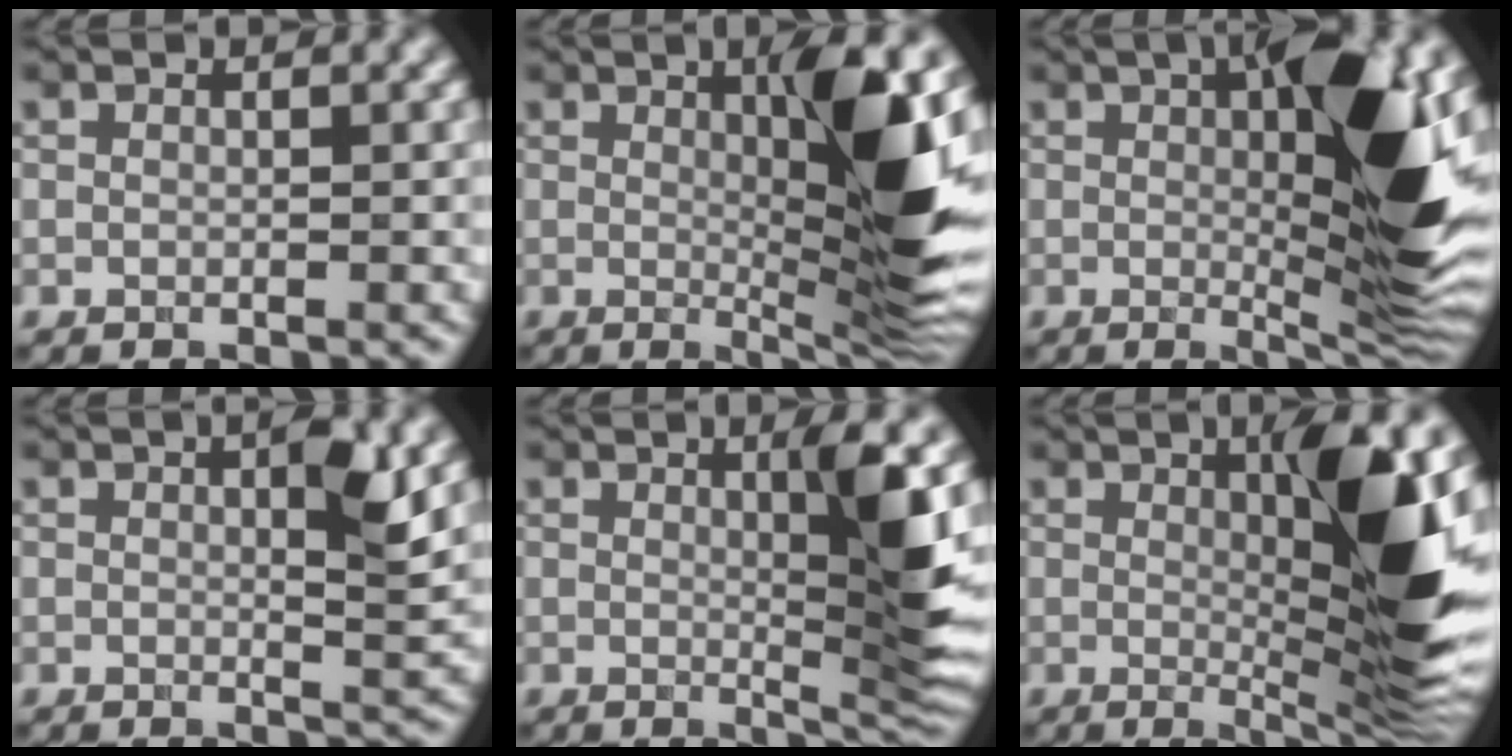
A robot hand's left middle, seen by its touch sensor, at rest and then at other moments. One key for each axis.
{"total": 9.5, "fx": 1.3, "fy": 1.9, "fz": 9.2, "tx": -0.120, "ty": -0.009, "tz": 0.026}
{"total": 12.6, "fx": 1.9, "fy": 3.4, "fz": 12.0, "tx": -0.152, "ty": -0.003, "tz": 0.028}
{"total": 3.5, "fx": 0.8, "fy": 0.7, "fz": 3.4, "tx": -0.045, "ty": -0.003, "tz": 0.010}
{"total": 6.2, "fx": 1.2, "fy": 0.9, "fz": 6.1, "tx": -0.087, "ty": -0.010, "tz": 0.025}
{"total": 10.5, "fx": 1.5, "fy": 2.3, "fz": 10.1, "tx": -0.132, "ty": -0.008, "tz": 0.030}